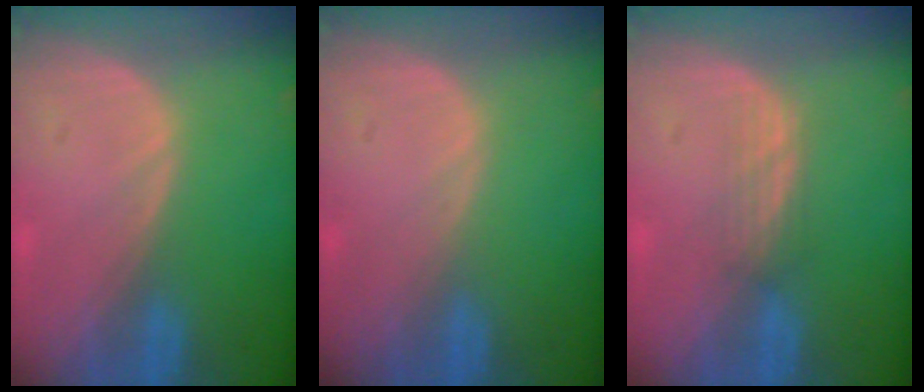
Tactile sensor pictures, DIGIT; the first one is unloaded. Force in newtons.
{"total": 0.0}
{"total": 2.1, "press": 2.1, "slide": 0.2}